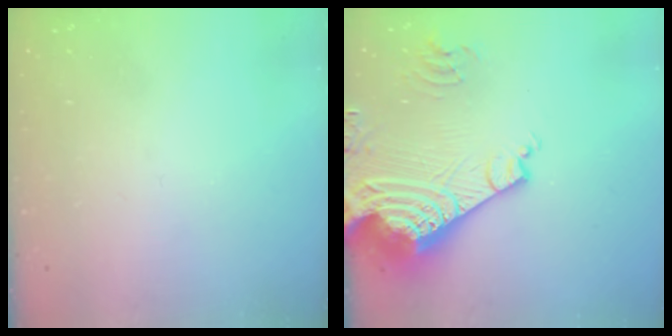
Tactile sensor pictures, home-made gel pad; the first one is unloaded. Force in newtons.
{"total": 18.4, "press": 18.3, "slide": 2.3}